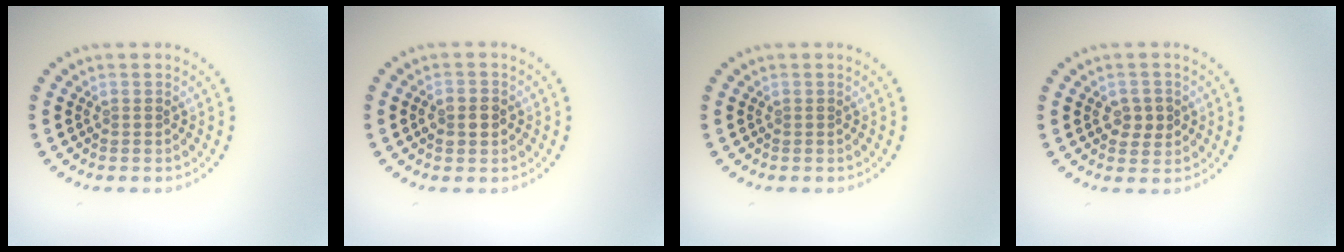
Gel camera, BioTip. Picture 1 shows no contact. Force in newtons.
{"total": 2.6, "press": 2.6, "slide": 0.1}
{"total": 0.0}
{"total": 2.1, "press": 2.1, "slide": 0.3}